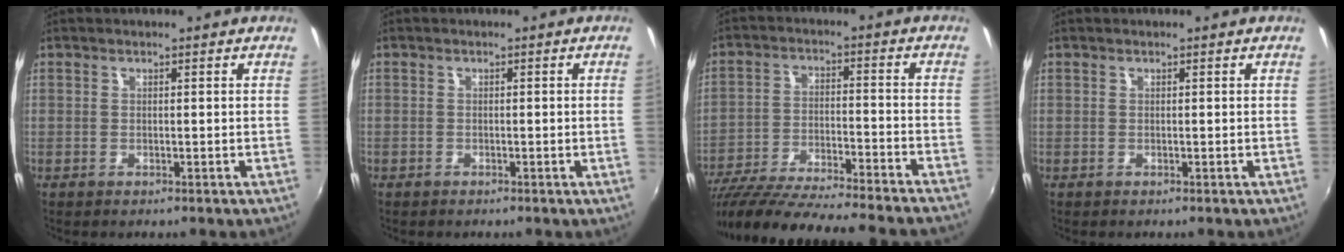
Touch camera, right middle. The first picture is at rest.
{"total": 0.8, "force": [-0.1, -0.5, 0.6], "torque": [-0.005, -0.002, -0.002]}
{"total": 24.8, "force": [-21.9, 1.0, 11.5], "torque": [-0.209, -0.056, -0.338]}
{"total": 0.0}